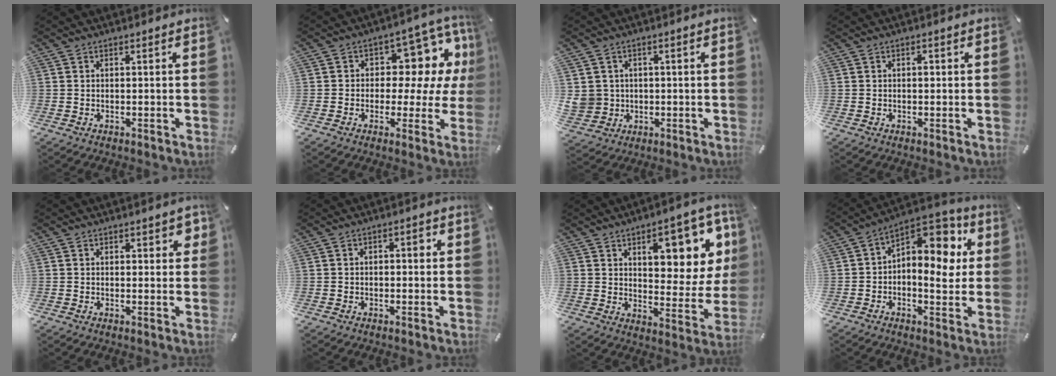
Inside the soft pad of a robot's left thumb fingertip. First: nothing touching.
{"total": 11.6, "force": [3.7, 7.7, 7.9], "torque": [-0.089, -0.040, 0.061]}
{"total": 5.7, "force": [0.5, 5.7, 0.6], "torque": [-0.038, 0.000, 0.010]}
{"total": 1.0, "force": [0.1, 0.6, 0.7], "torque": [-0.015, 0.003, 0.001]}
{"total": 2.1, "force": [0.6, 1.2, 1.6], "torque": [-0.017, 0.000, 0.006]}
{"total": 2.6, "force": [-0.4, 1.5, 2.1], "torque": [-0.031, 0.009, -0.012]}
{"total": 15.3, "force": [7.4, 7.6, 11.0], "torque": [-0.132, -0.044, 0.121]}
{"total": 11.9, "force": [3.0, 7.8, 8.5], "torque": [-0.105, -0.037, 0.048]}